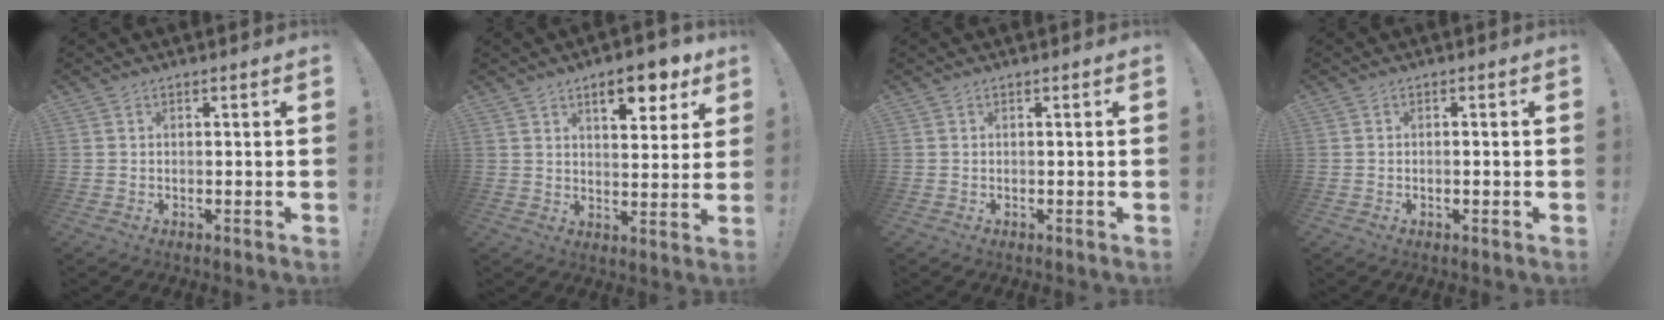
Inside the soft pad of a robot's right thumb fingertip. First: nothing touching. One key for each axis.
{"total": 10.2, "fx": 5.9, "fy": 4.0, "fz": 7.3, "tx": -0.091, "ty": -0.030, "tz": 0.098}
{"total": 0.0}
{"total": 0.8, "fx": -0.5, "fy": 0.1, "fz": 0.6, "tx": -0.020, "ty": 0.003, "tz": -0.007}